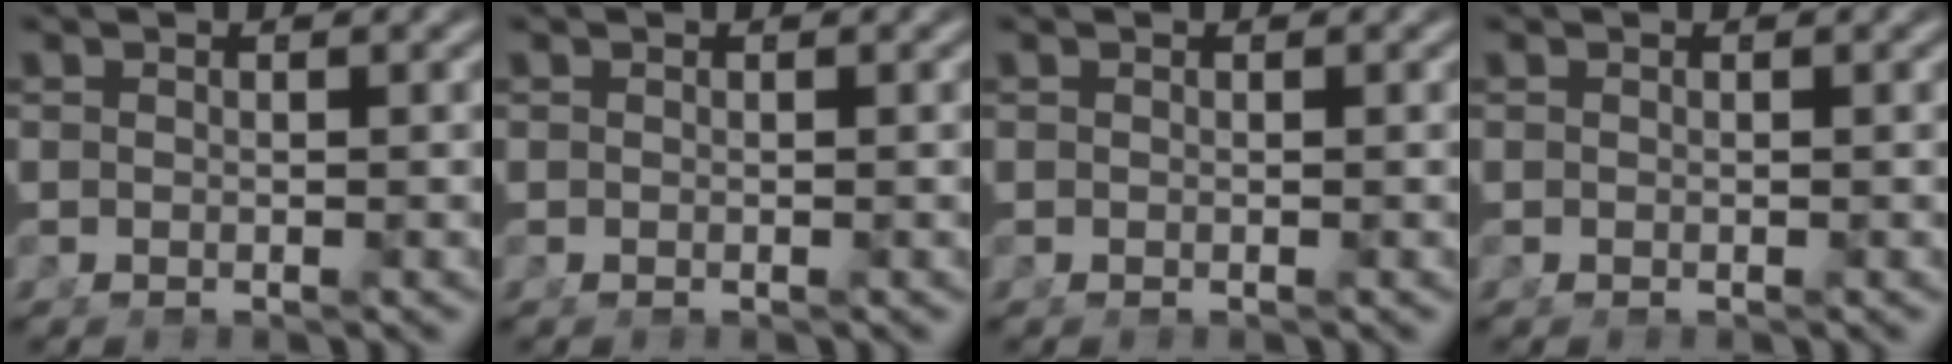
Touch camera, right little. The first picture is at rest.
{"total": 0.0}
{"total": 0.0}
{"total": 0.0}